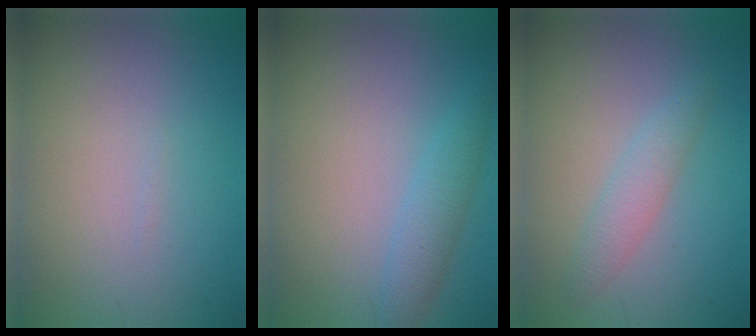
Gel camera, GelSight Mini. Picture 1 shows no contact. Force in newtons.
{"total": 2.3, "press": 2.3, "slide": 0.0}
{"total": 2.1, "press": 2.1, "slide": 0.2}